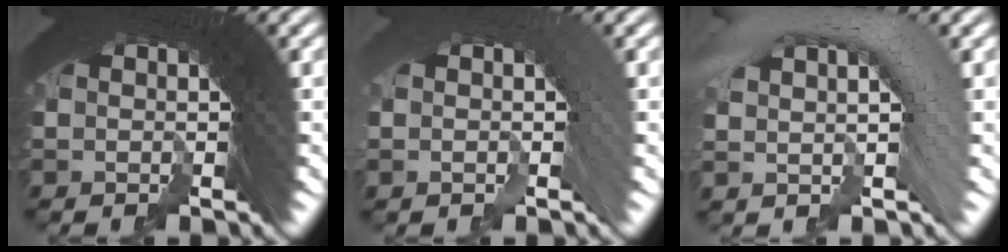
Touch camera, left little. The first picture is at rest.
{"total": 0.9, "force": [-0.6, -0.3, 0.7], "torque": [0.007, 0.013, -0.009]}
{"total": 4.5, "force": [1.3, 1.2, 4.2], "torque": [-0.048, 0.030, 0.018]}